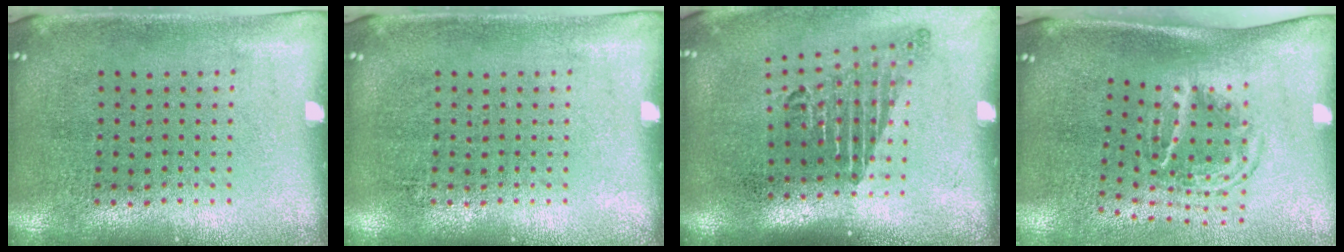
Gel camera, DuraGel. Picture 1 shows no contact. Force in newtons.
{"total": 0.0}
{"total": 1.7, "press": 1.2, "slide": 1.2}
{"total": 1.8, "press": 1.2, "slide": 1.4}